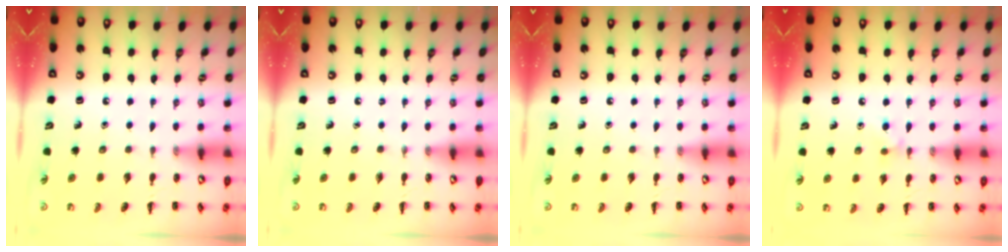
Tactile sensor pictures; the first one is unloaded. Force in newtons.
{"total": 0.0}
{"total": 0.0}
{"total": 5.7, "press": 5.4, "slide": 1.7}